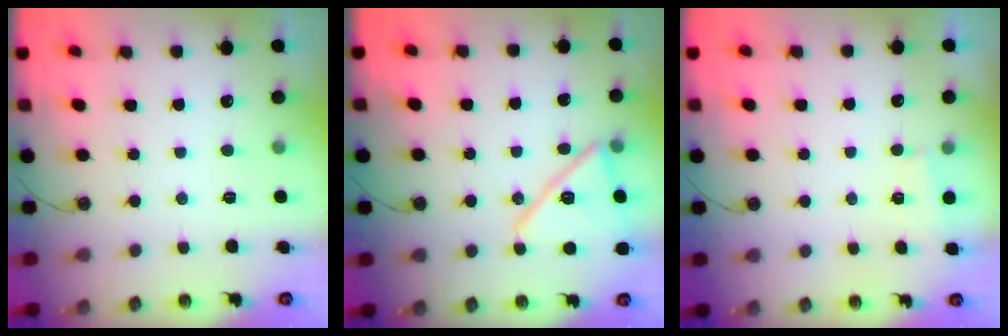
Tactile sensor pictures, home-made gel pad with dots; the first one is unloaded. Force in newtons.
{"total": 16.3, "press": 16.3, "slide": 0.3}
{"total": 1.1, "press": 1.1, "slide": 0.1}